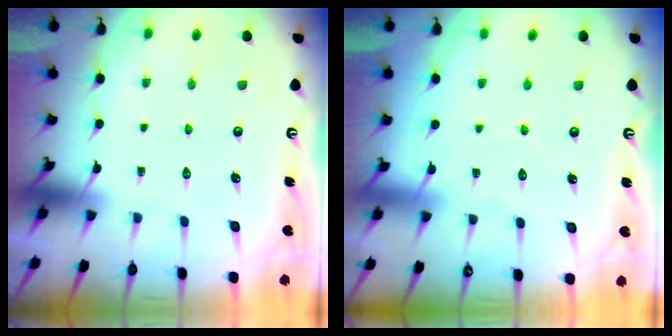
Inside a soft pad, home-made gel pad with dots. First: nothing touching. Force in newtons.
{"total": 2.6, "press": 2.6, "slide": 0.2}